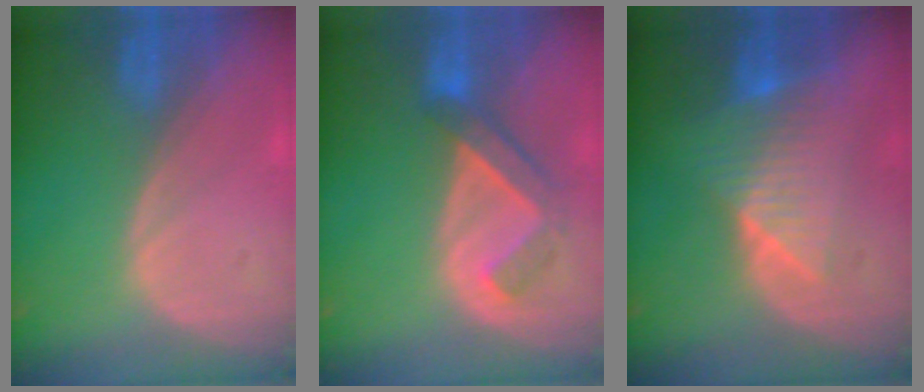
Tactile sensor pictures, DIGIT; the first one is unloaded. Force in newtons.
{"total": 5.1, "press": 5.1, "slide": 0.6}
{"total": 7.5, "press": 7.3, "slide": 2.0}